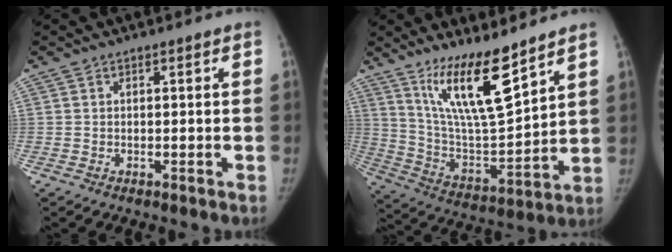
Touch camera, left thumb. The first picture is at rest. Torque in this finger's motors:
{"motor_torque": [0.34, 0.14, 1.55, -1.22, 0.35]}